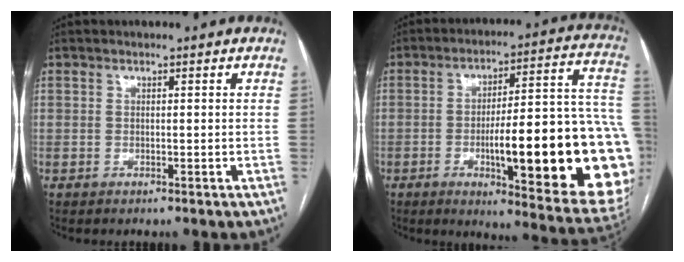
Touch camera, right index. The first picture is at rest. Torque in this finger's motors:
{"motor_torque": [1.54, -0.60, 1.06, 0.21]}